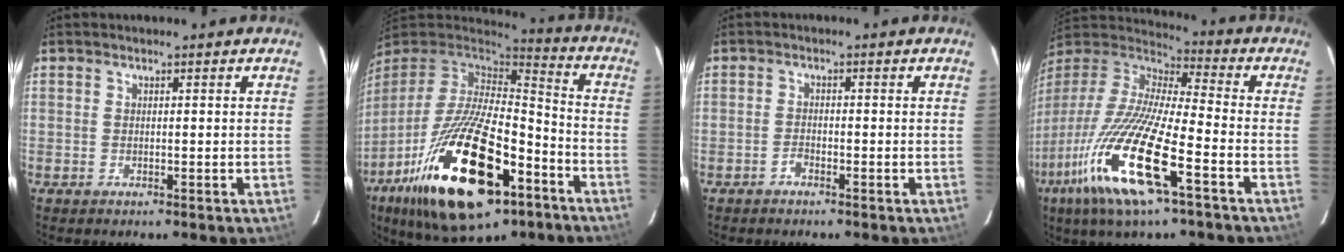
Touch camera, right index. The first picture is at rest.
{"total": 31.3, "force": [-15.6, 12.6, 24.0], "torque": [-0.459, -0.041, -0.254]}
{"total": 1.3, "force": [-1.2, 0.4, 0.5], "torque": [-0.013, 0.003, -0.025]}
{"total": 23.9, "force": [-12.0, 3.9, 20.3], "torque": [-0.393, -0.060, -0.236]}